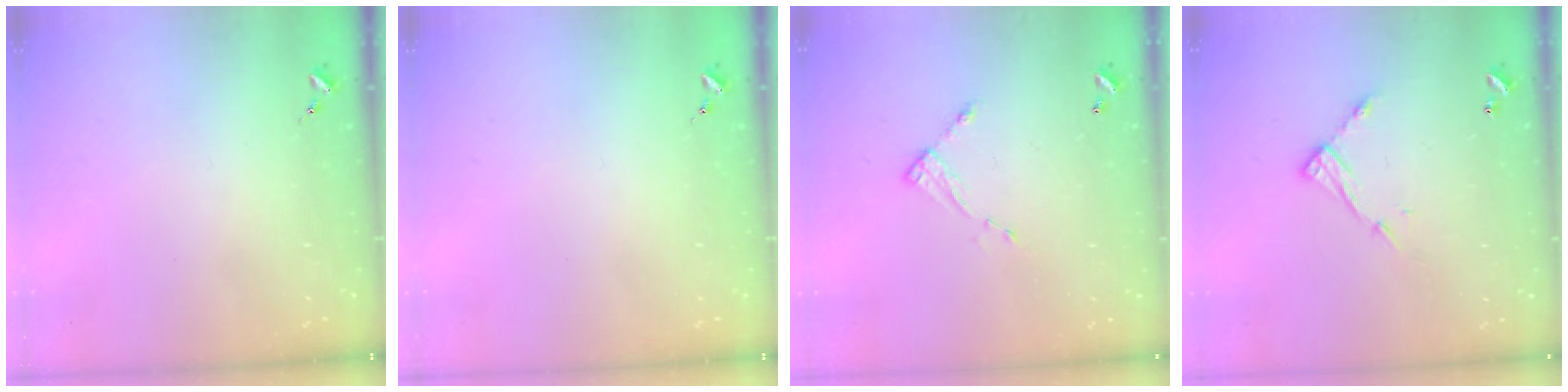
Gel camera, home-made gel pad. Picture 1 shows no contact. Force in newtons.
{"total": 0.0}
{"total": 6.6, "press": 6.6, "slide": 0.5}
{"total": 10.0, "press": 9.9, "slide": 0.5}